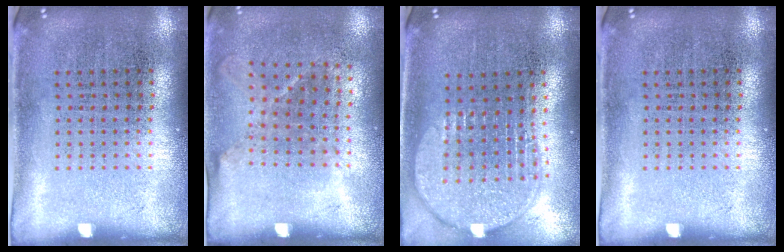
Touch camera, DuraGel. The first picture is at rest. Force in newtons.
{"total": 1.2, "press": 0.9, "slide": 0.9}
{"total": 2.0, "press": 1.7, "slide": 1.1}
{"total": 0.0}